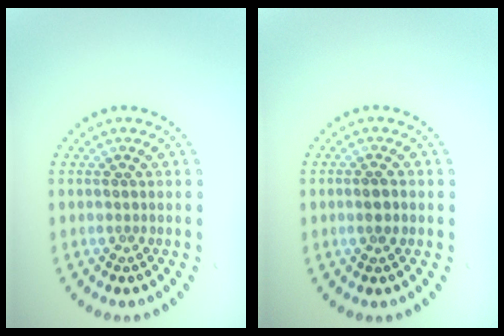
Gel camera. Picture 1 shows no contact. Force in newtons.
{"total": 1.6, "press": 1.5, "slide": 0.3}